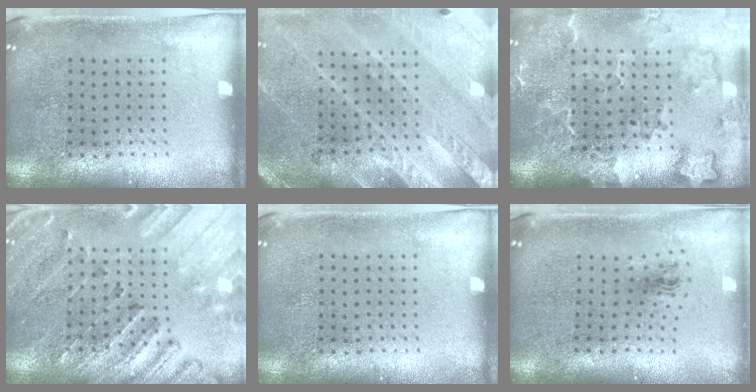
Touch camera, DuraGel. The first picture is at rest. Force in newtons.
{"total": 3.0, "press": 2.7, "slide": 1.3}
{"total": 3.0, "press": 2.3, "slide": 1.9}
{"total": 2.5, "press": 2.5, "slide": 0.4}
{"total": 0.0}
{"total": 1.0, "press": 0.4, "slide": 0.9}